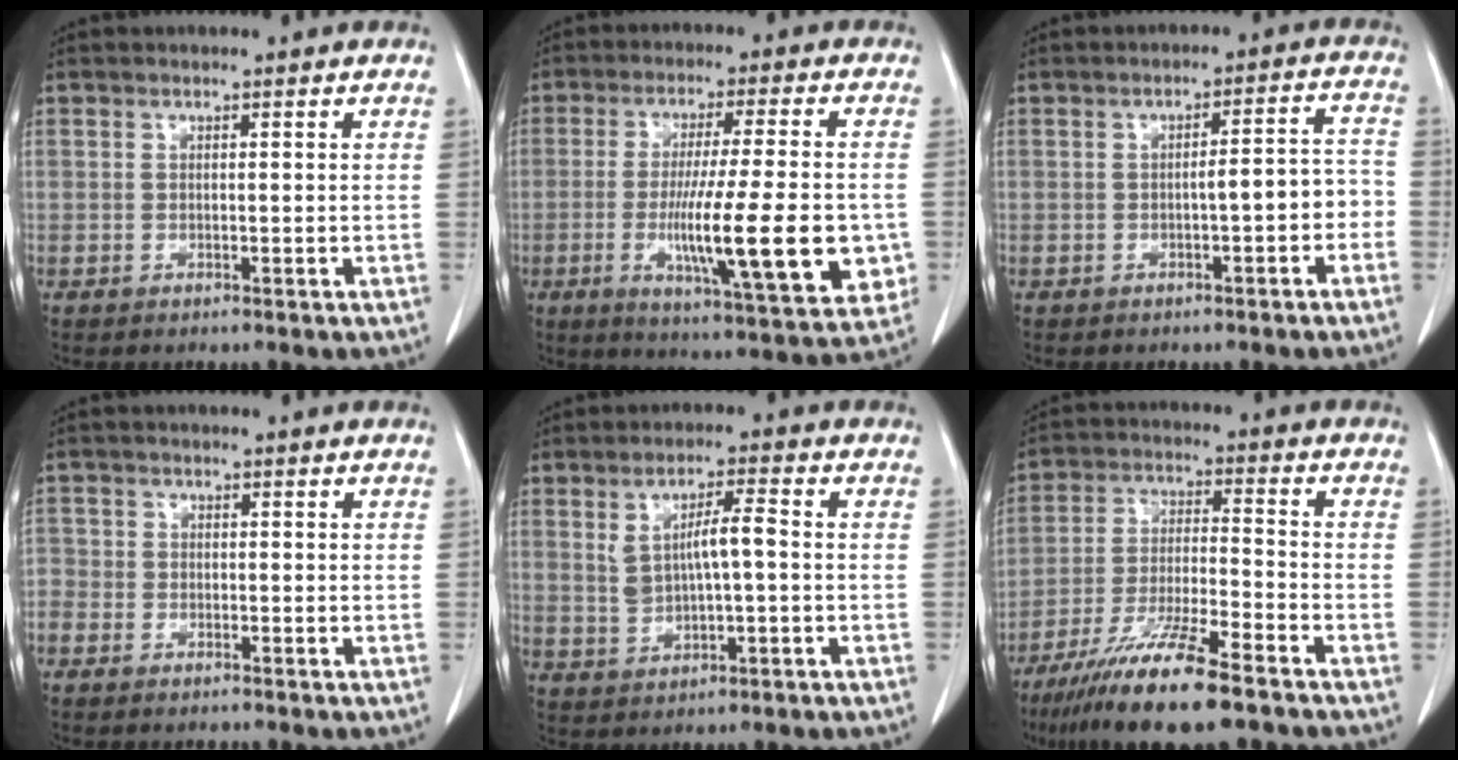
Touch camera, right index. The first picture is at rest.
{"total": 18.3, "force": [-3.7, 2.3, 17.8], "torque": [-0.246, -0.019, -0.047]}
{"total": 4.9, "force": [-1.5, 1.2, 4.5], "torque": [-0.057, 0.026, -0.018]}
{"total": 3.4, "force": [-2.6, 2.2, 0.4], "torque": [-0.013, 0.002, -0.055]}
{"total": 5.7, "force": [0.6, 1.4, 5.6], "torque": [-0.104, 0.012, 0.017]}
{"total": 14.2, "force": [-9.8, 1.2, 10.2], "torque": [-0.199, -0.038, -0.178]}